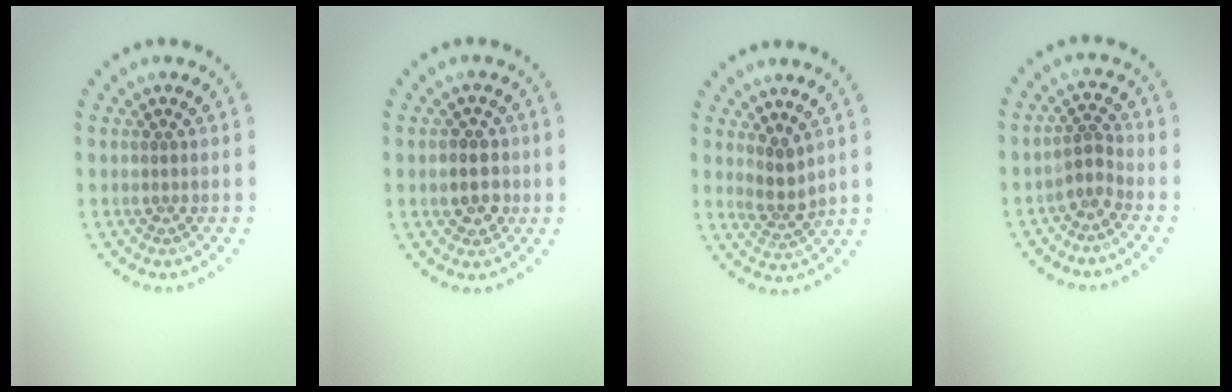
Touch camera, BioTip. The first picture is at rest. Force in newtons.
{"total": 2.7, "press": 2.6, "slide": 0.7}
{"total": 2.0, "press": 1.4, "slide": 1.4}
{"total": 1.8, "press": 1.1, "slide": 1.4}